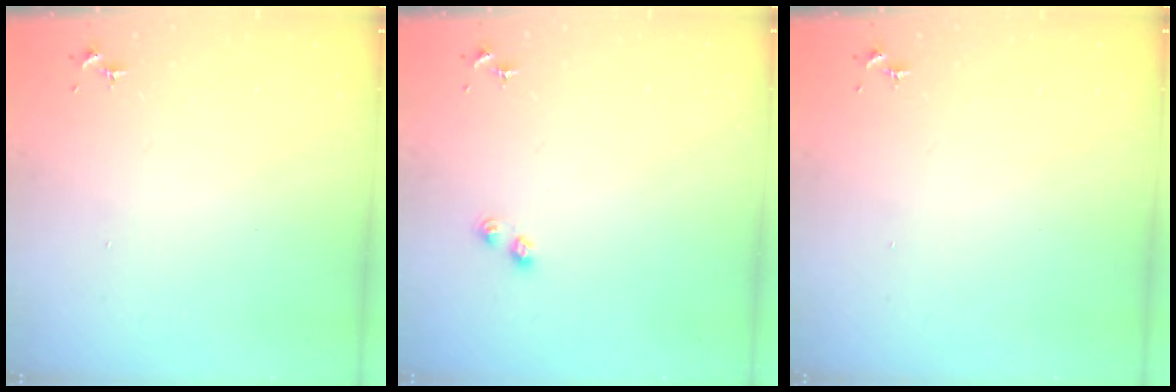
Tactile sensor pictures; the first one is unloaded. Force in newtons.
{"total": 3.6, "press": 3.6, "slide": 0.4}
{"total": 0.0}